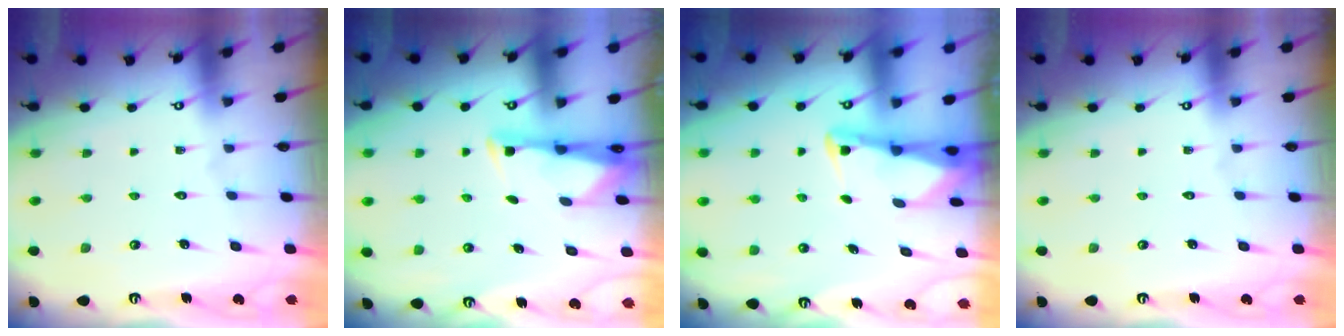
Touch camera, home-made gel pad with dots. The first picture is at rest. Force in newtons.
{"total": 2.8, "press": 2.7, "slide": 0.4}
{"total": 2.3, "press": 2.3, "slide": 0.3}
{"total": 0.0}